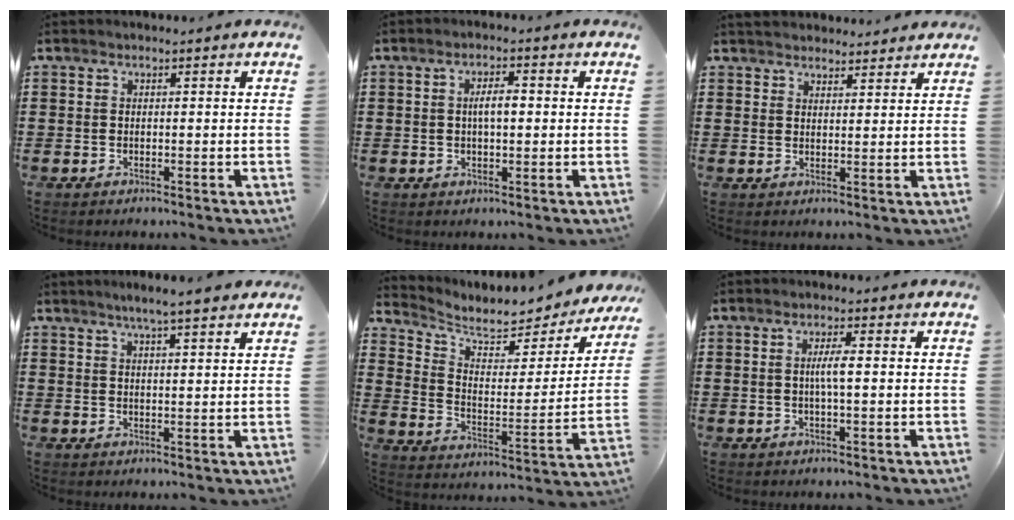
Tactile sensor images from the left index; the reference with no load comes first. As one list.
[{"total": 3.3, "force": [0.1, 1.2, 3.0], "torque": [-0.059, 0.004, -0.001]}, {"total": 2.6, "force": [2.5, 0.5, -0.4], "torque": [-0.001, -0.005, 0.048]}, {"total": 3.6, "force": [3.1, -0.1, 1.9], "torque": [-0.045, -0.003, 0.053]}, {"total": 5.4, "force": [4.6, 2.1, 1.8], "torque": [-0.057, -0.038, 0.075]}, {"total": 2.8, "force": [-0.1, 0.4, 2.8], "torque": [-0.053, -0.002, -0.003]}]